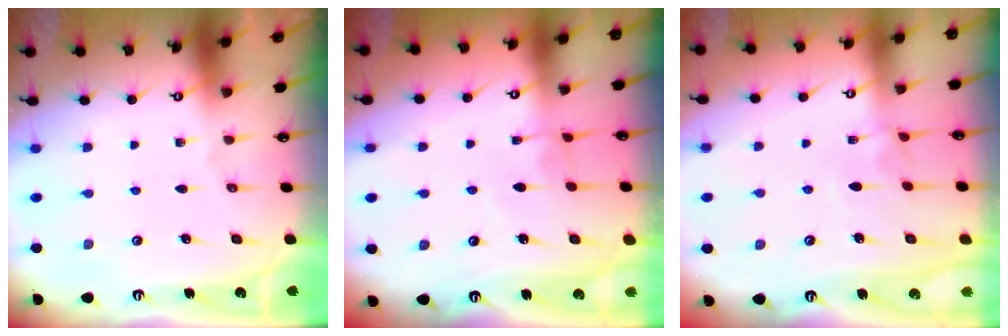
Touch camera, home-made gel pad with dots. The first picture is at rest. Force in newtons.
{"total": 1.6, "press": 1.5, "slide": 0.2}
{"total": 1.4, "press": 1.3, "slide": 0.5}